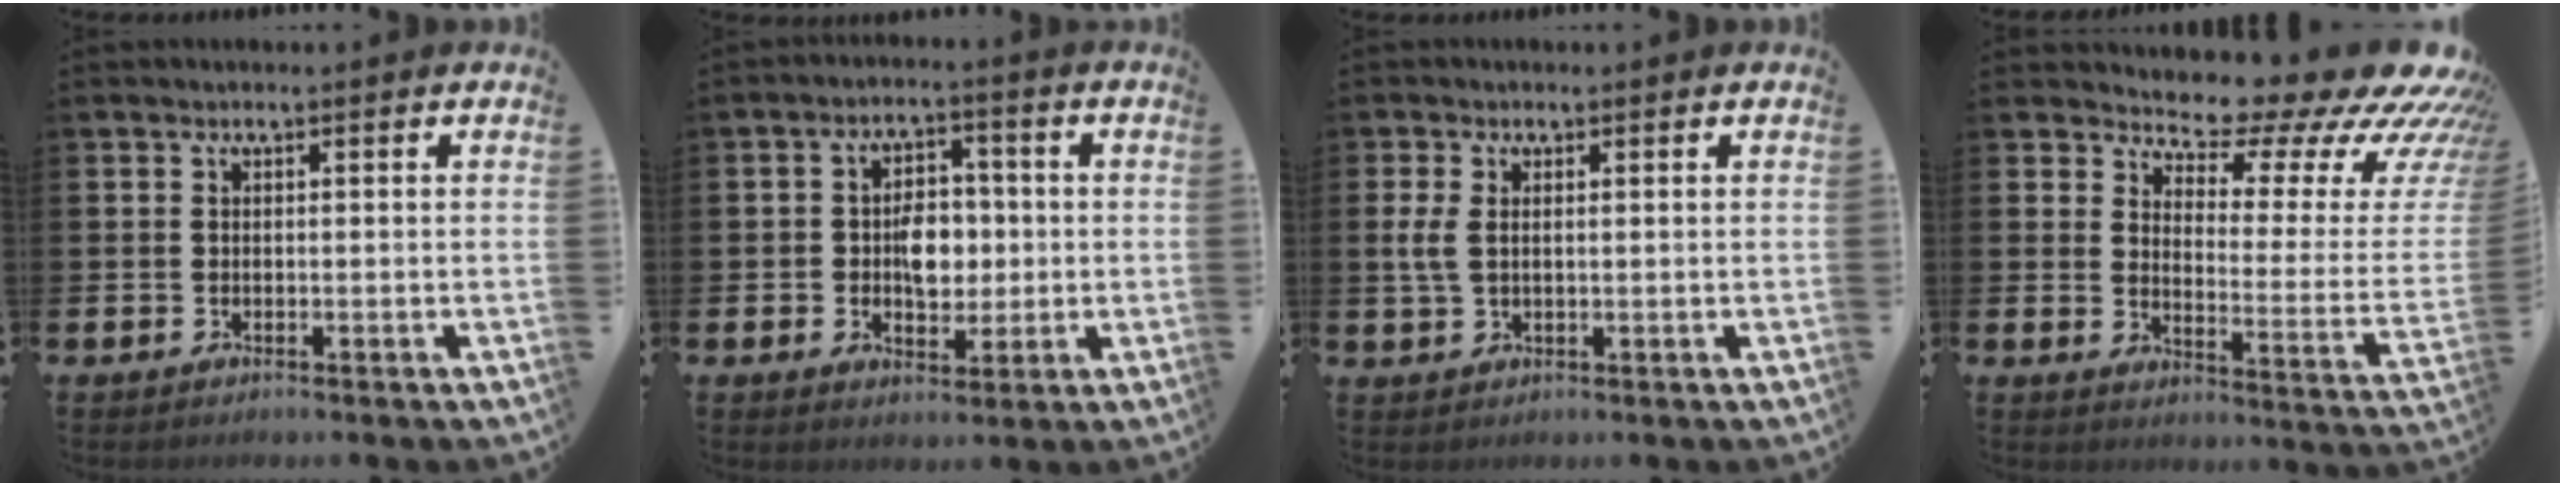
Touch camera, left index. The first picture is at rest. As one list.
[{"total": 5.6, "force": [-0.1, 4.0, 3.9], "torque": [-0.059, 0.006, -0.012]}, {"total": 3.0, "force": [1.1, 1.6, 2.2], "torque": [-0.044, 0.007, 0.019]}, {"total": 11.0, "force": [10.0, 2.5, 3.9], "torque": [-0.063, -0.092, 0.154]}]